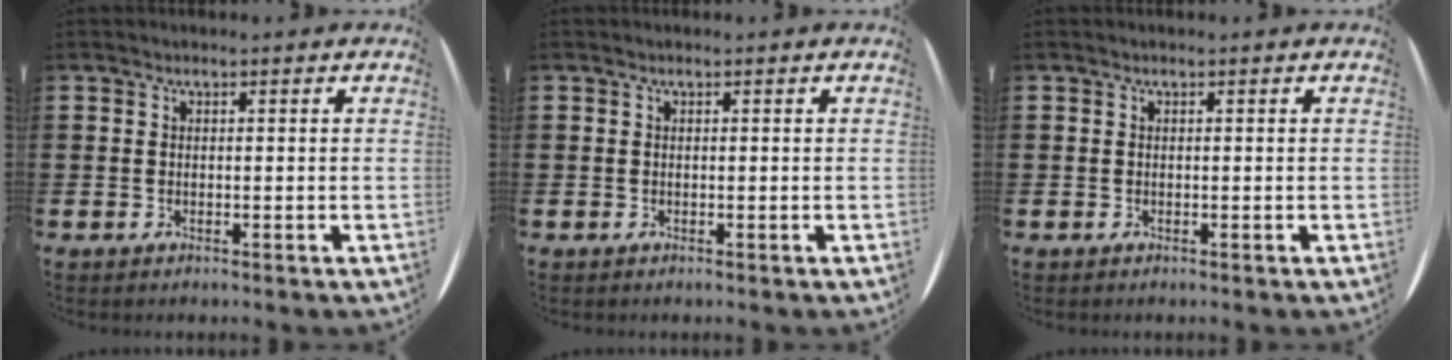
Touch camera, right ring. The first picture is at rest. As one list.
[{"total": 0.0}, {"total": 0.0}]